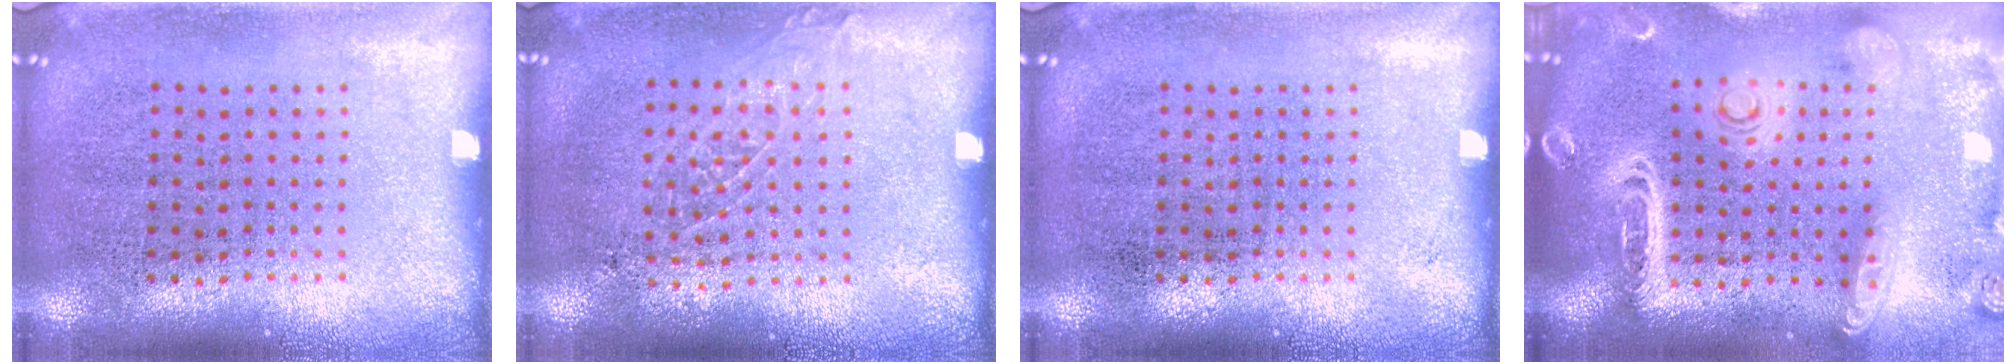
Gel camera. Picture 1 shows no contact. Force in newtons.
{"total": 0.8, "press": 0.8, "slide": 0.0}
{"total": 0.0}
{"total": 2.9, "press": 2.5, "slide": 1.6}